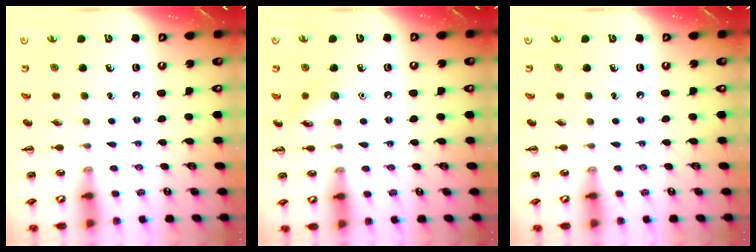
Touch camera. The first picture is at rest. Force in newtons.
{"total": 6.9, "press": 6.8, "slide": 1.3}
{"total": 0.0}